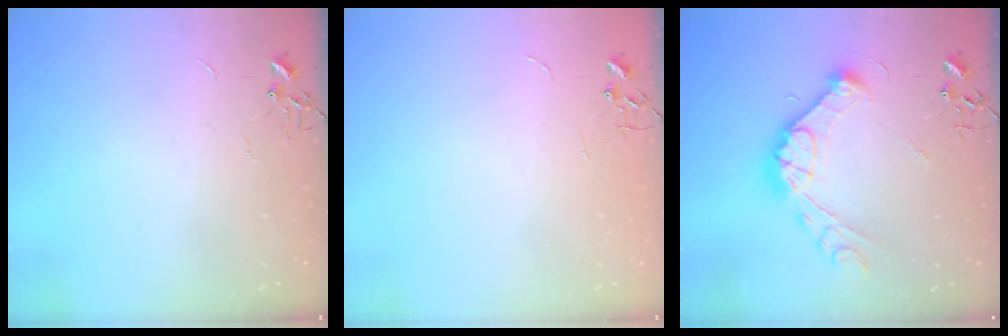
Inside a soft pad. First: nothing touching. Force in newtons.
{"total": 0.0}
{"total": 15.3, "press": 15.2, "slide": 1.5}